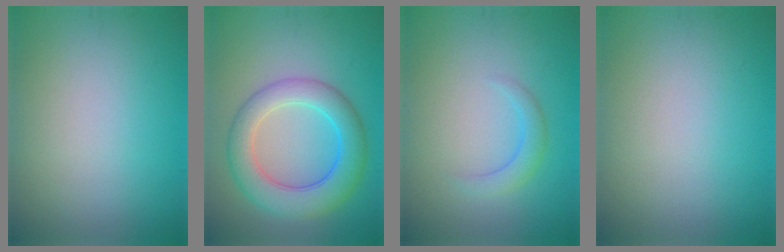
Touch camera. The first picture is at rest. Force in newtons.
{"total": 6.5, "press": 6.5, "slide": 0.2}
{"total": 1.8, "press": 1.8, "slide": 0.2}
{"total": 0.0}